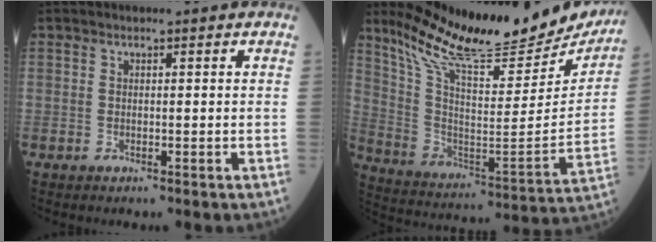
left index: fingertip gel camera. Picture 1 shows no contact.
{"total": 26.0, "force": [23.0, 4.7, 11.2], "torque": [-0.194, -0.067, 0.336]}